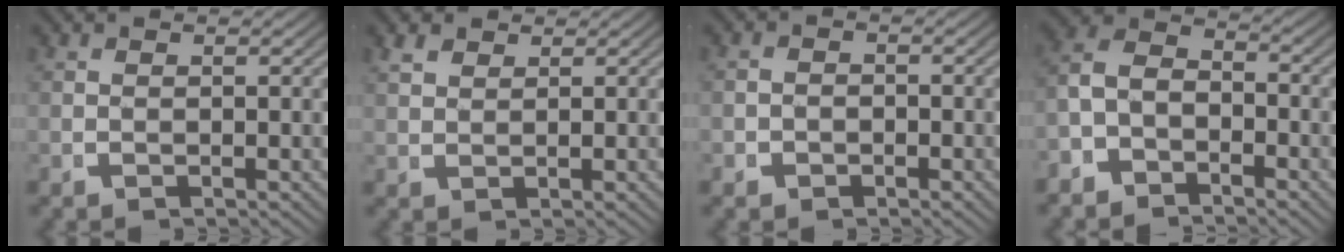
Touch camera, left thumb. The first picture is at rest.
{"total": 2.1, "force": [1.9, 0.7, 0.7], "torque": [-0.004, 0.004, 0.039]}
{"total": 1.5, "force": [-0.9, 1.1, 0.2], "torque": [-0.004, -0.008, -0.017]}
{"total": 6.3, "force": [-1.8, 5.0, 3.3], "torque": [-0.070, -0.020, -0.033]}